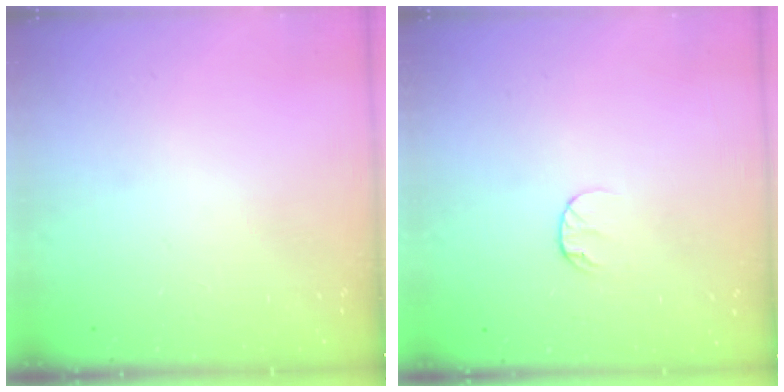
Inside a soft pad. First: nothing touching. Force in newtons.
{"total": 6.3, "press": 6.3, "slide": 0.6}